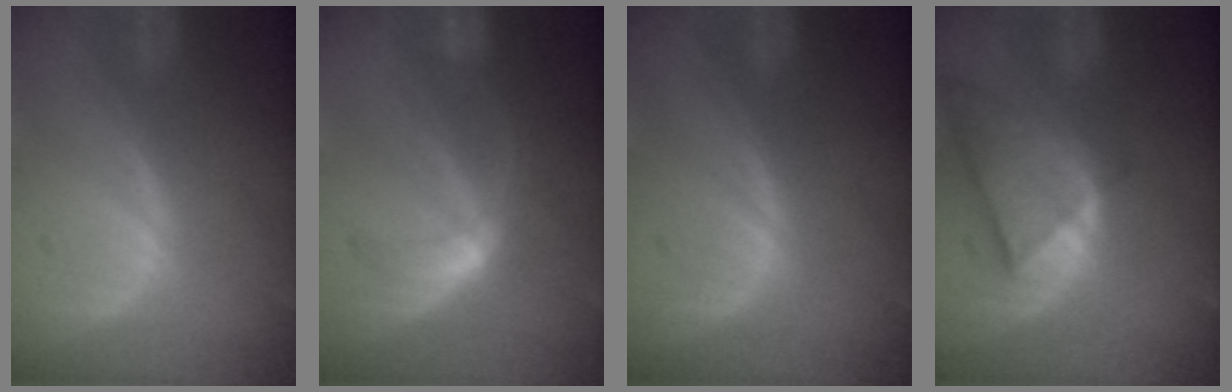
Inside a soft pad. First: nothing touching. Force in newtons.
{"total": 5.7, "press": 5.1, "slide": 2.7}
{"total": 0.0}
{"total": 8.6, "press": 7.5, "slide": 4.3}